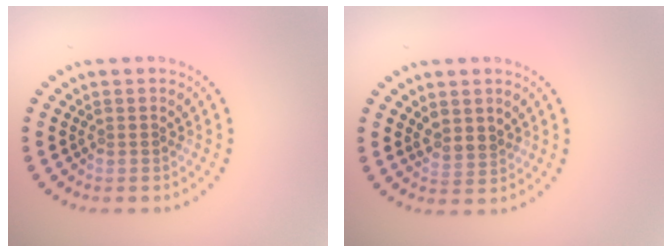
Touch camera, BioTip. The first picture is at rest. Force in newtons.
{"total": 1.8, "press": 1.6, "slide": 0.9}